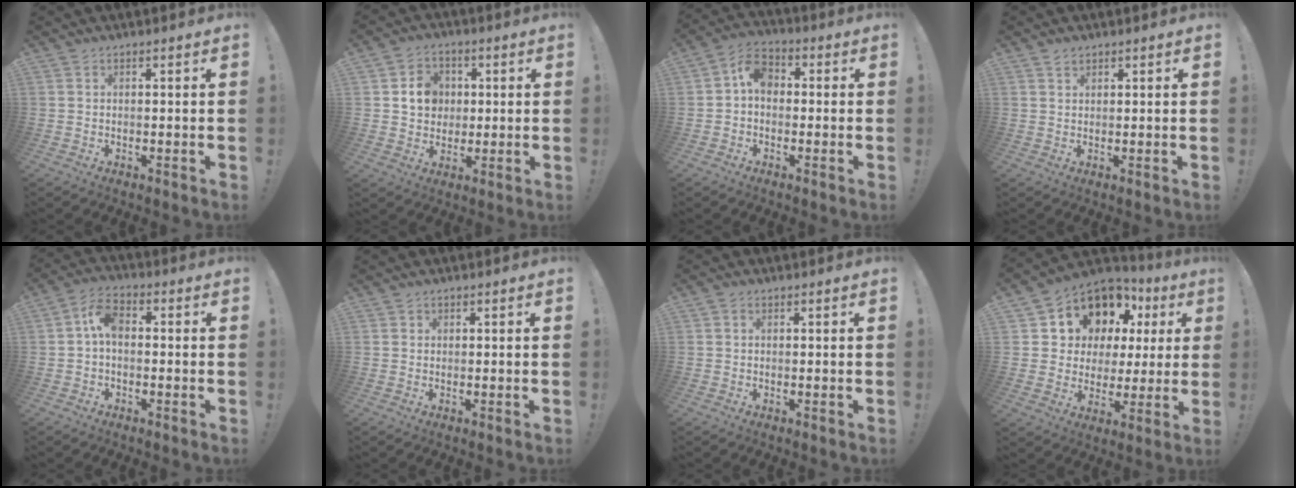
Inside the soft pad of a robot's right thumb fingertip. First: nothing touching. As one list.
[{"total": 8.9, "force": [1.9, 8.1, 3.4], "torque": [-0.039, -0.002, 0.041]}, {"total": 6.9, "force": [0.1, 5.2, 4.5], "torque": [-0.073, 0.015, 0.006]}, {"total": 1.6, "force": [1.3, 0.8, 0.5], "torque": [0.004, -0.009, 0.021]}, {"total": 6.4, "force": [-0.1, 3.9, 5.1], "torque": [-0.093, 0.012, 0.001]}, {"total": 0.7, "force": [0.4, 0.6, -0.1], "torque": [0.006, -0.001, 0.007]}, {"total": 0.5, "force": [0.0, 0.5, 0.1], "torque": [0.003, 0.000, -0.001]}, {"total": 10.8, "force": [6.8, 7.5, 3.6], "torque": [-0.065, -0.058, 0.137]}]